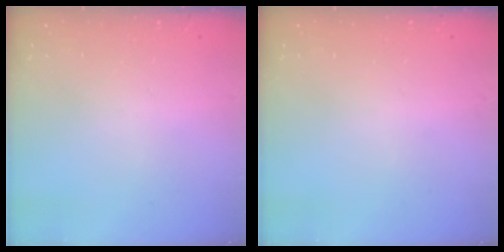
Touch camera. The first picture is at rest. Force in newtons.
{"total": 0.0}